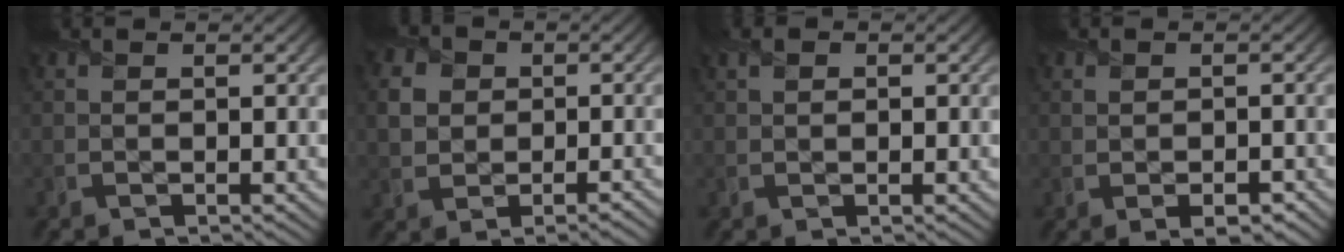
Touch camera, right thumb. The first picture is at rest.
{"total": 4.5, "force": [0.2, 3.7, 2.5], "torque": [-0.051, 0.003, -0.004]}
{"total": 1.2, "force": [0.6, 0.8, 0.8], "torque": [-0.017, 0.005, 0.009]}
{"total": 3.1, "force": [-0.8, 1.9, 2.4], "torque": [-0.036, -0.012, -0.003]}